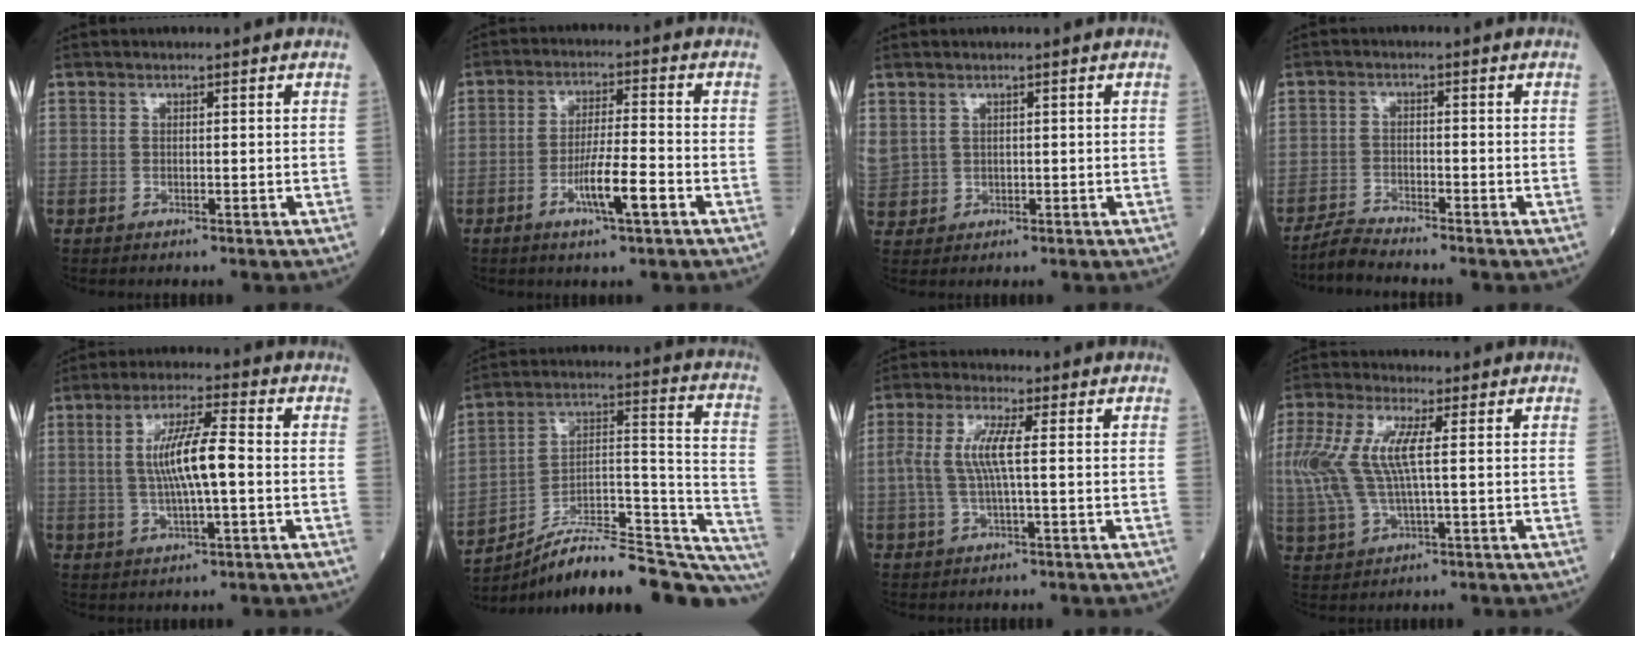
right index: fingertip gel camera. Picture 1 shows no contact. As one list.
[{"total": 7.2, "force": [-3.1, 0.3, 6.5], "torque": [-0.119, -0.005, -0.055]}, {"total": 5.0, "force": [2.1, 4.0, 2.2], "torque": [-0.072, 0.014, 0.056]}, {"total": 3.2, "force": [-3.2, -0.6, 0.2], "torque": [-0.008, -0.018, -0.064]}, {"total": 8.8, "force": [0.1, 1.0, 8.7], "torque": [-0.164, 0.007, 0.000]}, {"total": 25.8, "force": [-21.4, 4.5, 13.6], "torque": [-0.129, 0.045, -0.317]}, {"total": 5.7, "force": [0.3, 0.6, 5.6], "torque": [-0.131, 0.011, 0.003]}, {"total": 10.5, "force": [1.3, 3.1, 10.0], "torque": [-0.249, 0.014, 0.027]}]